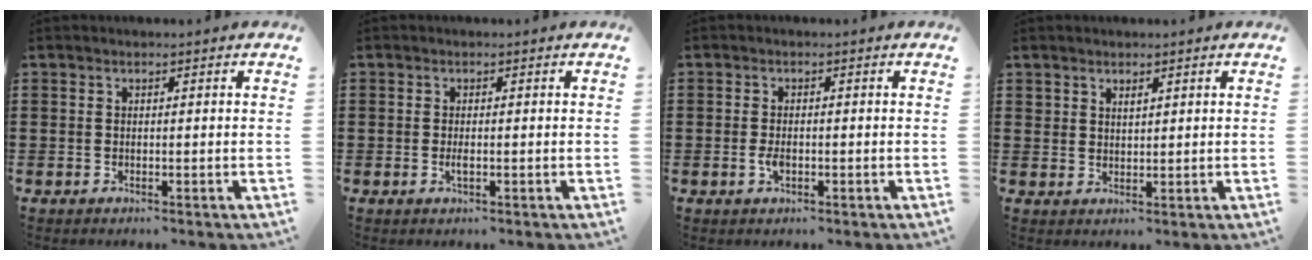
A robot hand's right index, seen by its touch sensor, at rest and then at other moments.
{"total": 1.3, "force": [-0.3, 0.3, 1.2], "torque": [-0.030, -0.007, -0.007]}
{"total": 2.0, "force": [-0.6, 0.9, 1.7], "torque": [-0.041, -0.004, -0.012]}
{"total": 1.6, "force": [1.4, 0.7, 0.4], "torque": [-0.009, 0.002, 0.027]}